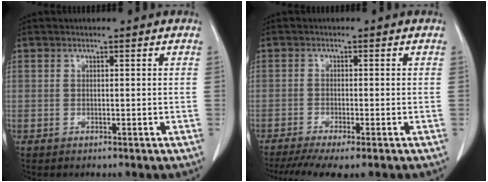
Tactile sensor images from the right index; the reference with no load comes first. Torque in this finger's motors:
{"motor_torque": [0.87, -0.80, 0.35, 0.09]}